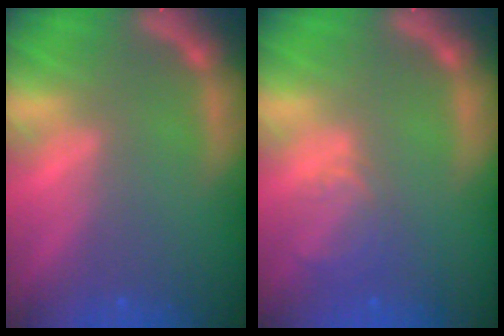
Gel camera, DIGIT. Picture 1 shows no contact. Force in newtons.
{"total": 2.9}